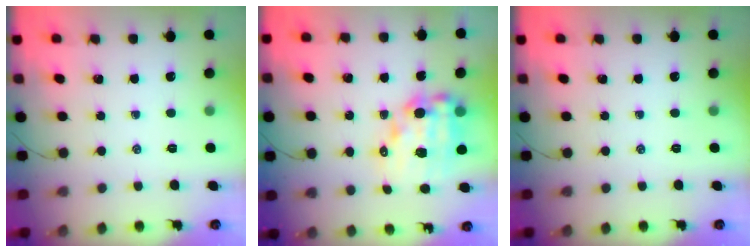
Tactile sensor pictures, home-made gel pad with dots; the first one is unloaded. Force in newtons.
{"total": 14.5, "press": 14.1, "slide": 3.3}
{"total": 0.0}